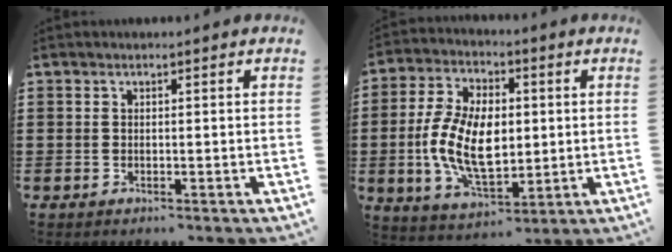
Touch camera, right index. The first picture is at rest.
{"total": 12.2, "force": [-0.5, 6.9, 10.0], "torque": [-0.210, 0.002, -0.011]}